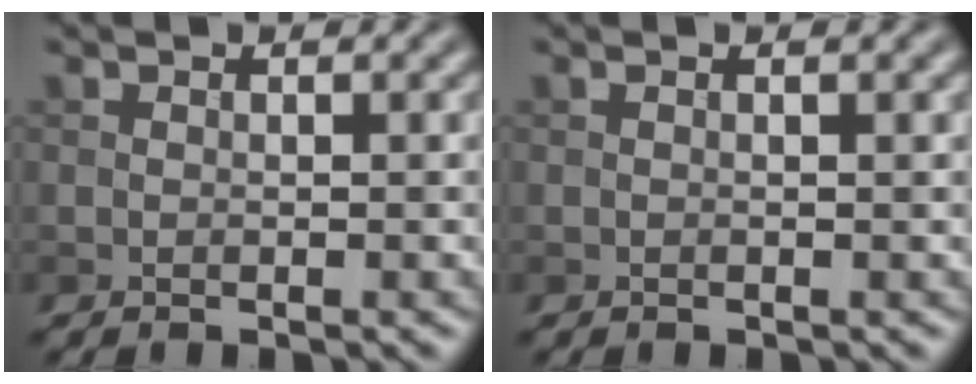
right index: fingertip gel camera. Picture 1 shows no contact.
{"total": 0.9, "force": [0.2, 0.2, 0.8], "torque": [-0.012, 0.002, -0.003]}